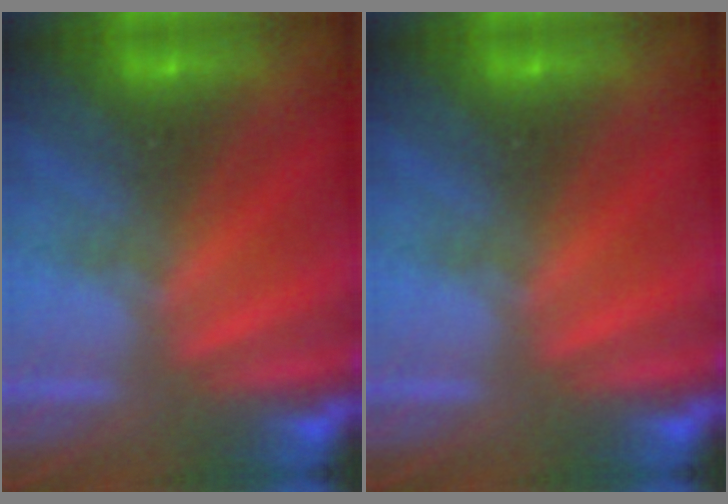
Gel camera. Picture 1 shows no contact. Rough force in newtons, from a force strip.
{"total": 0.0}